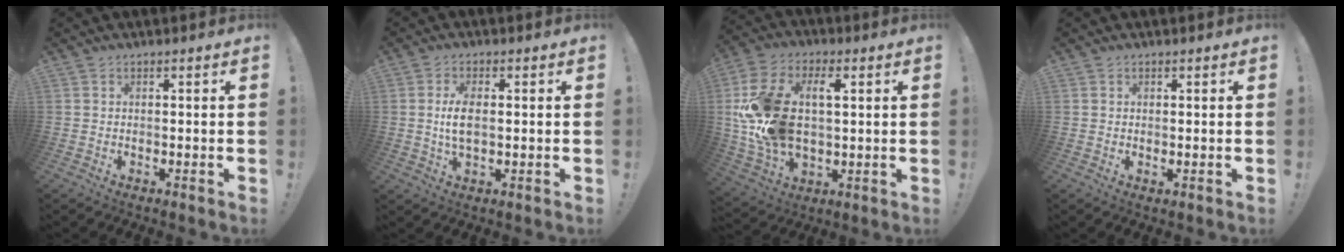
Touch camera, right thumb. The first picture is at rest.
{"total": 5.8, "force": [0.2, 2.5, 5.3], "torque": [-0.108, -0.006, -0.004]}
{"total": 21.0, "force": [3.2, 13.5, 15.7], "torque": [-0.311, -0.001, 0.062]}
{"total": 0.5, "force": [0.4, 0.1, 0.3], "torque": [0.003, -0.003, 0.006]}